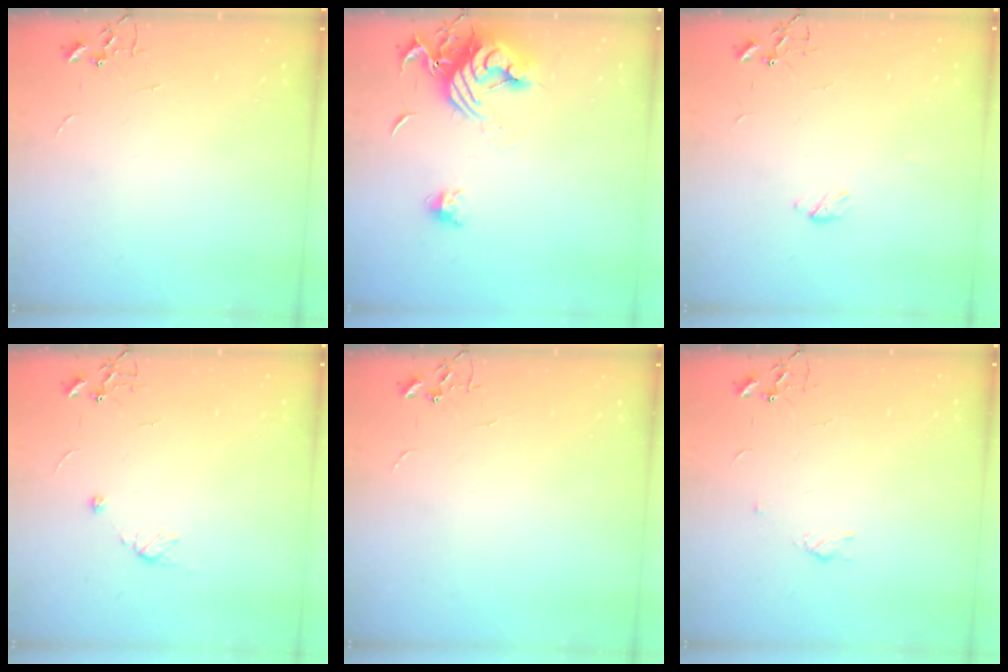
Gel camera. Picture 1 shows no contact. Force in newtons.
{"total": 14.1, "press": 14.1, "slide": 1.2}
{"total": 3.0, "press": 3.0, "slide": 0.5}
{"total": 6.2, "press": 6.2, "slide": 0.7}
{"total": 0.0}
{"total": 2.9, "press": 2.9, "slide": 0.5}